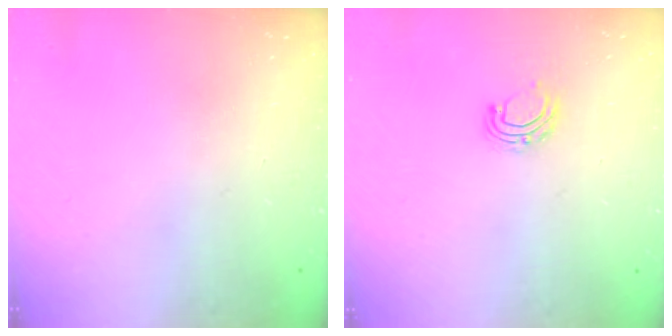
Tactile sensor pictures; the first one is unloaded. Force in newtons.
{"total": 5.9, "press": 5.9, "slide": 0.4}